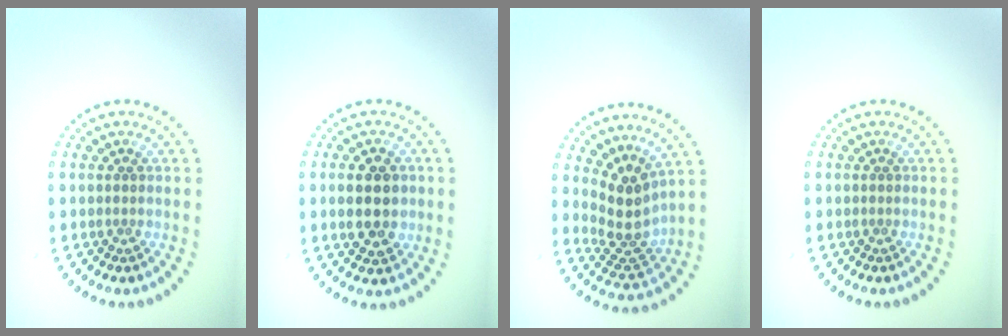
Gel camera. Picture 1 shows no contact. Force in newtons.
{"total": 4.0, "press": 4.0, "slide": 0.1}
{"total": 3.8, "press": 2.8, "slide": 2.6}
{"total": 0.0}